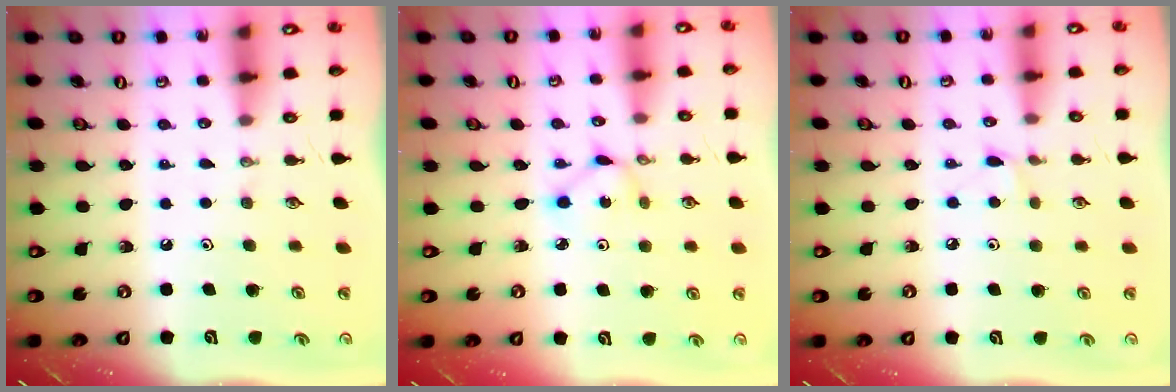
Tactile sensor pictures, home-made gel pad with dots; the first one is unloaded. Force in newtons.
{"total": 1.9, "press": 1.9, "slide": 0.1}
{"total": 3.8, "press": 3.7, "slide": 0.6}